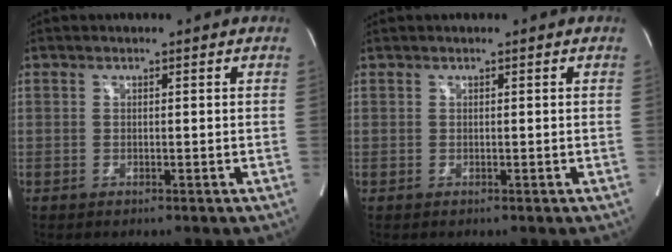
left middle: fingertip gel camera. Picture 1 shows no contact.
{"total": 0.0}